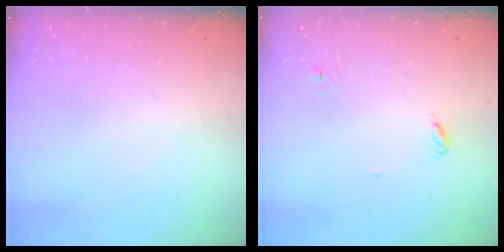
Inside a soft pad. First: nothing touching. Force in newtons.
{"total": 3.4, "press": 3.4, "slide": 0.3}